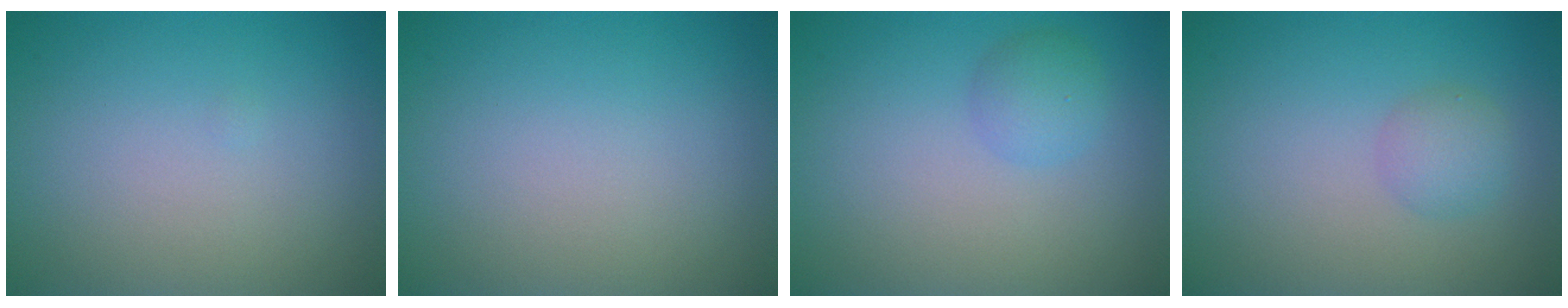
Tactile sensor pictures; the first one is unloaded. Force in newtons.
{"total": 0.0}
{"total": 1.8, "press": 1.8, "slide": 0.1}
{"total": 1.9, "press": 1.9, "slide": 0.1}